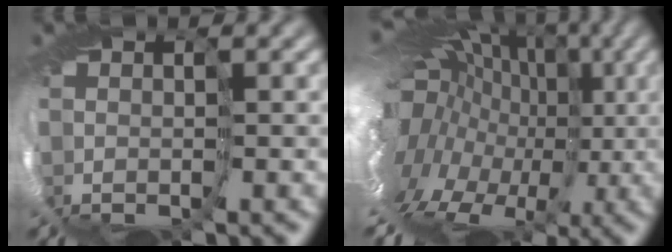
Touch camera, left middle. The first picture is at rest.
{"total": 18.2, "force": [-1.9, 13.0, 12.6], "torque": [-0.204, -0.010, -0.057]}